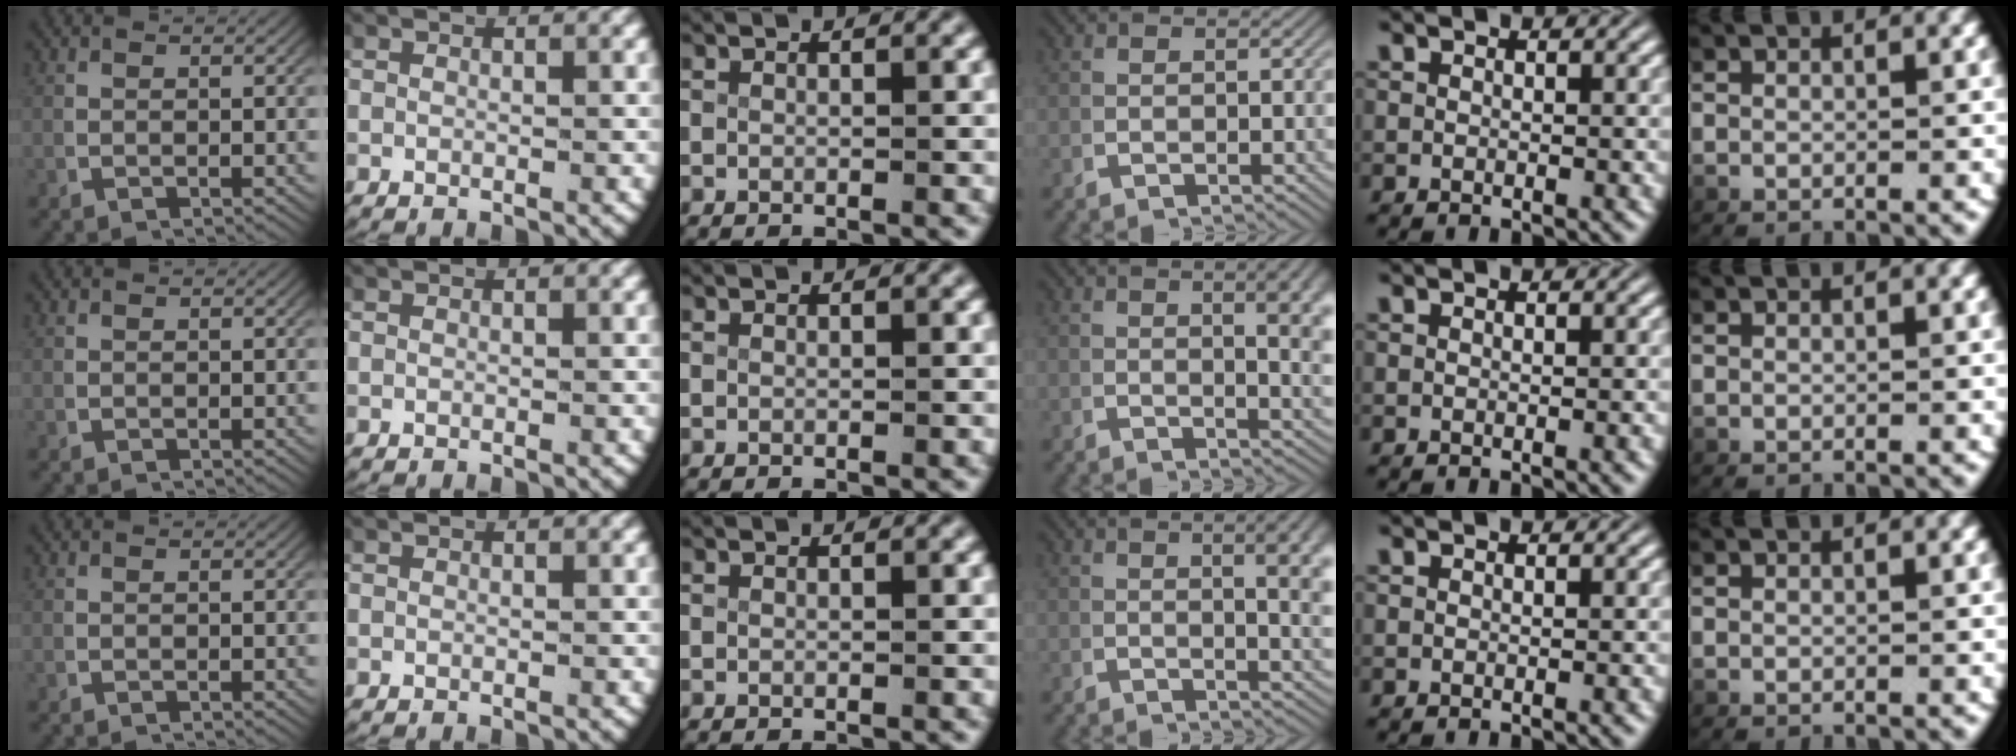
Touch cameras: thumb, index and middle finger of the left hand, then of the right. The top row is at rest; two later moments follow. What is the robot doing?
{"motion": "lift_and_place", "object": "plastic wrap"}